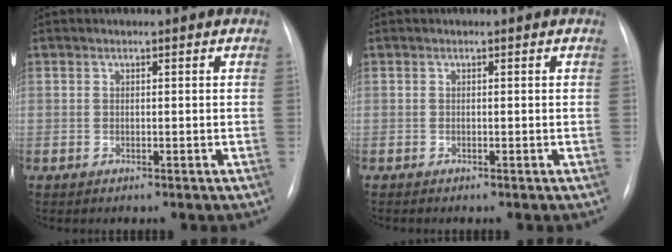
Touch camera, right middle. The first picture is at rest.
{"total": 0.0}